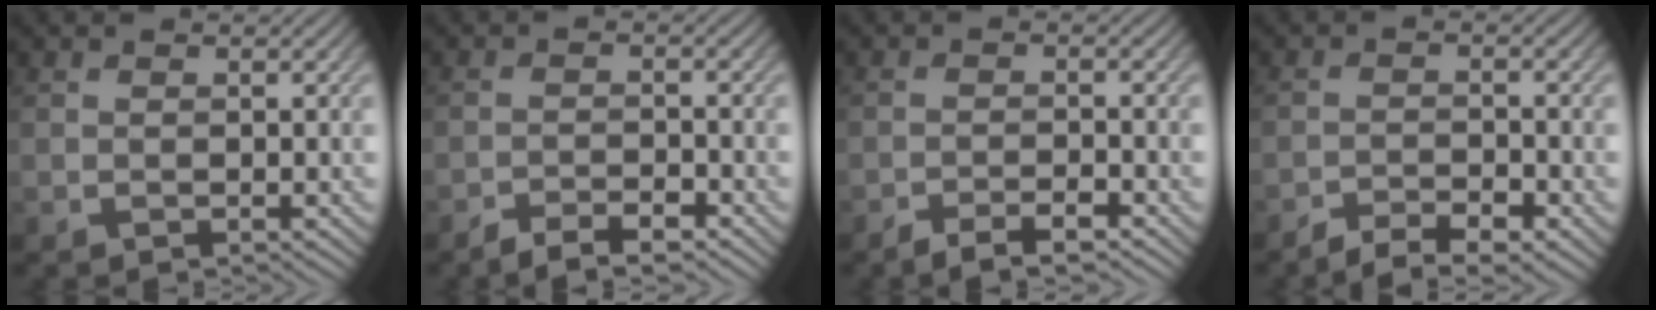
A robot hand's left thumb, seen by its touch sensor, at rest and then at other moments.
{"total": 3.6, "force": [-3.0, 0.8, 1.8], "torque": [-0.033, 0.003, -0.055]}
{"total": 3.4, "force": [-2.7, 0.6, 1.9], "torque": [-0.032, 0.005, -0.049]}
{"total": 4.3, "force": [-3.4, 1.0, 2.4], "torque": [-0.044, -0.001, -0.058]}